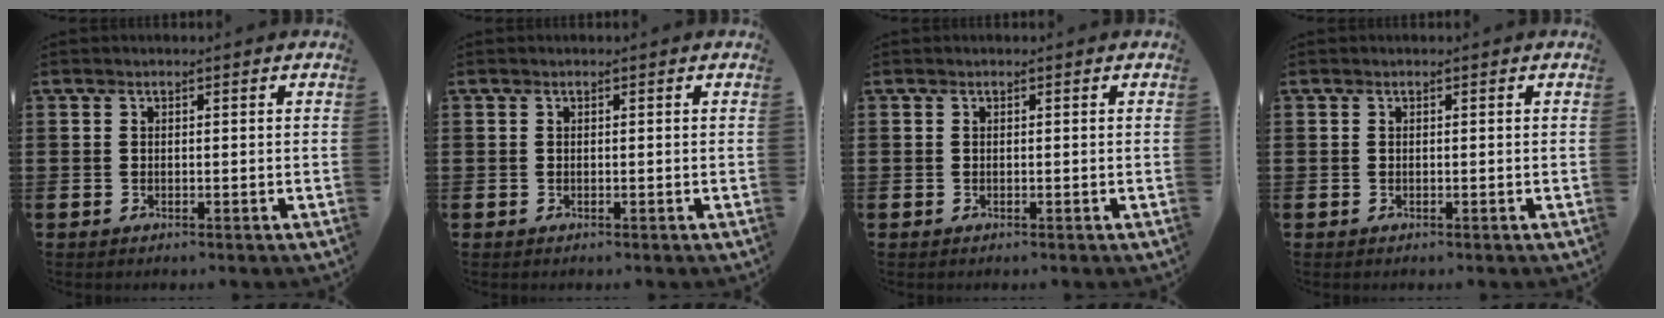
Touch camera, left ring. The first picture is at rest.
{"total": 0.0}
{"total": 0.0}
{"total": 0.0}